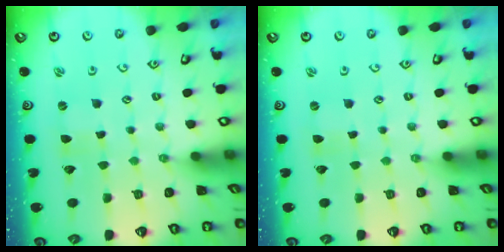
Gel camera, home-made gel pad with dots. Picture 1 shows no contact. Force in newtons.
{"total": 0.0}